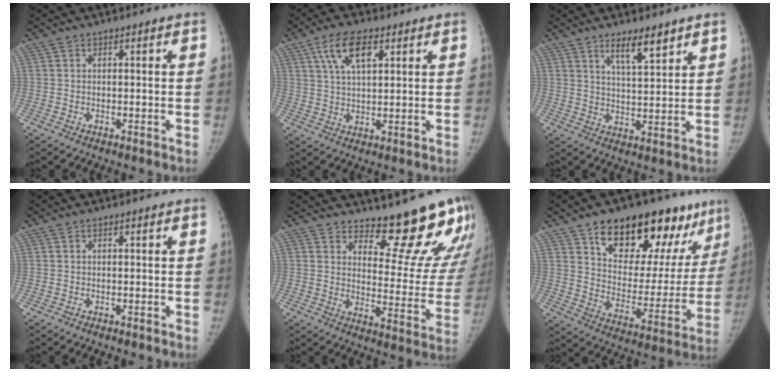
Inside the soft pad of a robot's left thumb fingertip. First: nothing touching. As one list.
[{"total": 8.8, "force": [4.1, 4.1, 6.6], "torque": [-0.112, -0.008, 0.075]}, {"total": 7.0, "force": [4.7, 1.8, 4.9], "torque": [-0.068, -0.034, 0.081]}, {"total": 0.0}, {"total": 16.7, "force": [14.8, 4.6, 6.1], "torque": [-0.023, -0.152, 0.183]}, {"total": 25.7, "force": [15.9, 12.1, 16.1], "torque": [-0.178, -0.053, 0.243]}]